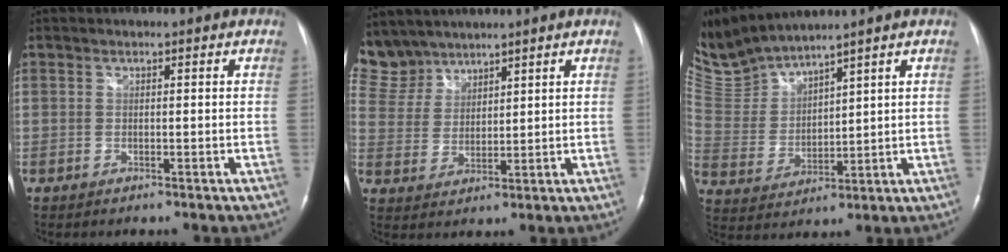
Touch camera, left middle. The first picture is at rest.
{"total": 7.9, "force": [7.2, 3.3, 0.0], "torque": [-0.008, 0.011, 0.161]}
{"total": 9.4, "force": [9.2, -0.2, 1.5], "torque": [-0.062, 0.007, 0.209]}